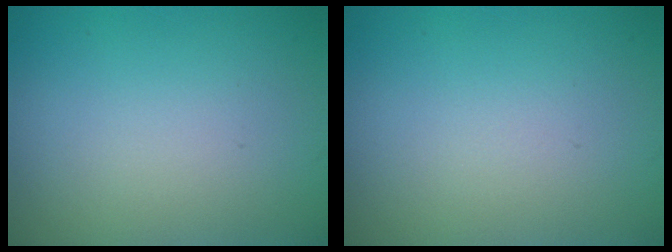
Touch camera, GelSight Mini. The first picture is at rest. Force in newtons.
{"total": 0.0}